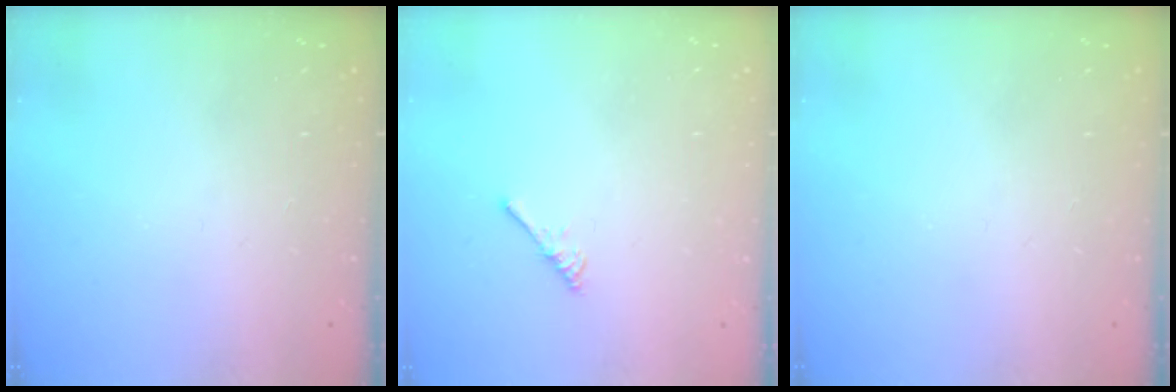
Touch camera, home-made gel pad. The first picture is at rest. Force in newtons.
{"total": 3.0, "press": 2.9, "slide": 0.5}
{"total": 0.0}